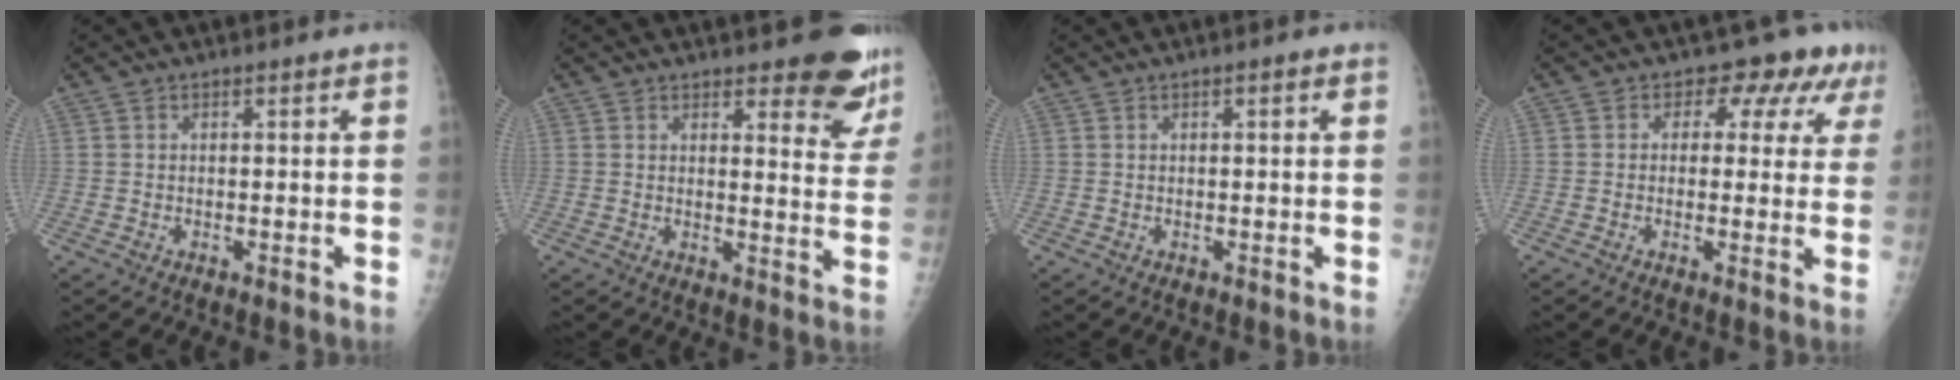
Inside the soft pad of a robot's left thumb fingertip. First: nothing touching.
{"total": 11.0, "force": [8.5, 3.7, 5.9], "torque": [-0.029, -0.060, 0.088]}
{"total": 0.9, "force": [0.3, 0.2, 0.8], "torque": [-0.015, 0.002, 0.004]}
{"total": 7.4, "force": [3.7, 5.1, 3.8], "torque": [0.002, -0.007, 0.029]}